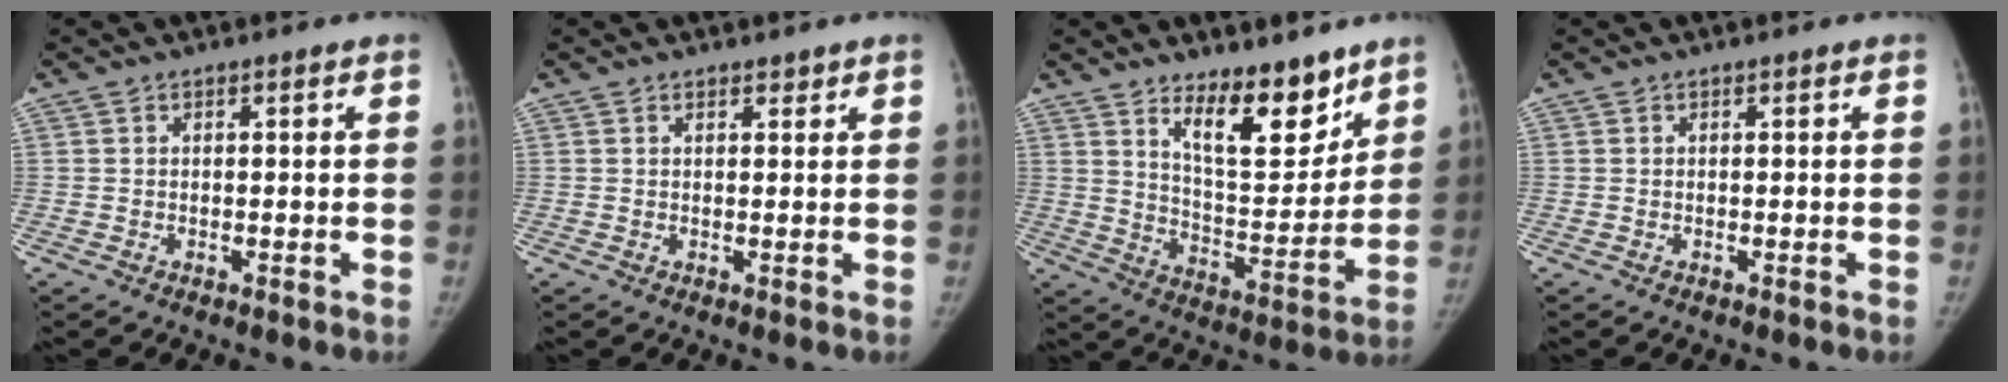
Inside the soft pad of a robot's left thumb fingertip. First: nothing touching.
{"total": 1.2, "force": [1.0, 0.6, 0.2], "torque": [0.006, -0.007, 0.012]}
{"total": 13.6, "force": [9.6, 5.2, 8.2], "torque": [-0.085, -0.085, 0.165]}
{"total": 0.0}